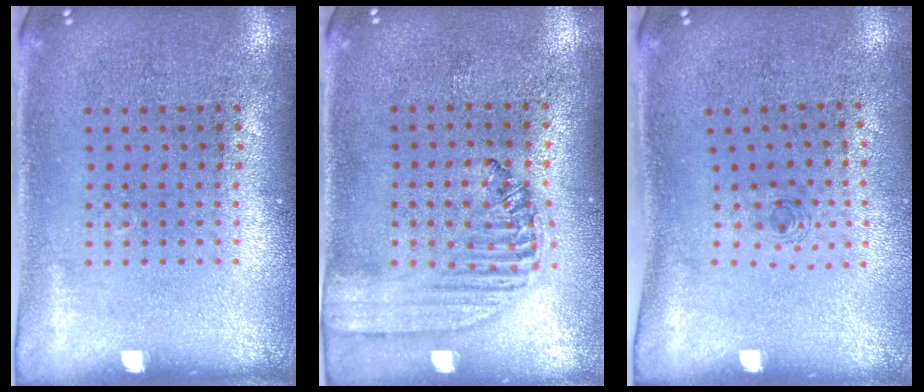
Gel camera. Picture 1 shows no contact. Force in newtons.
{"total": 1.5, "press": 1.4, "slide": 0.5}
{"total": 0.6, "press": 0.2, "slide": 0.5}